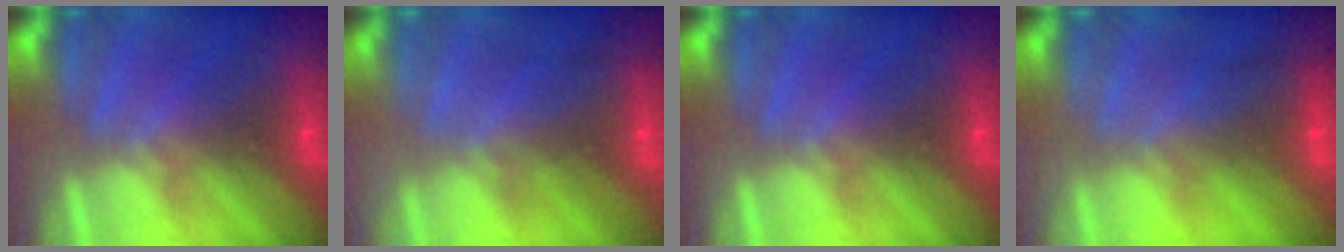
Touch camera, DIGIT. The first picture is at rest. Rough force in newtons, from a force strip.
{"total": 2.2}
{"total": 0.0}
{"total": 2.4}